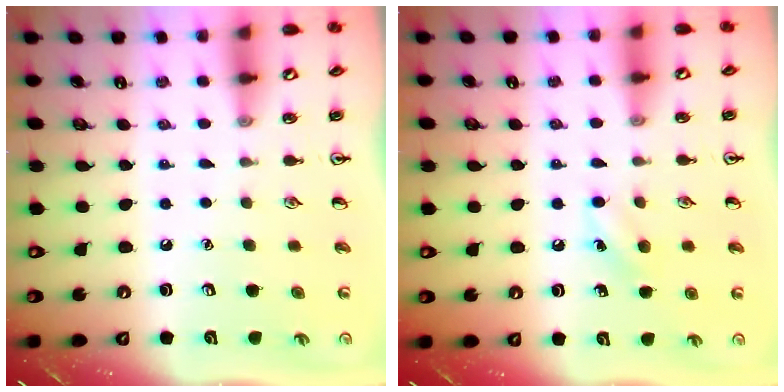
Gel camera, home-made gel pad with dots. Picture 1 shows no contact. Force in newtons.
{"total": 6.5, "press": 6.2, "slide": 1.9}